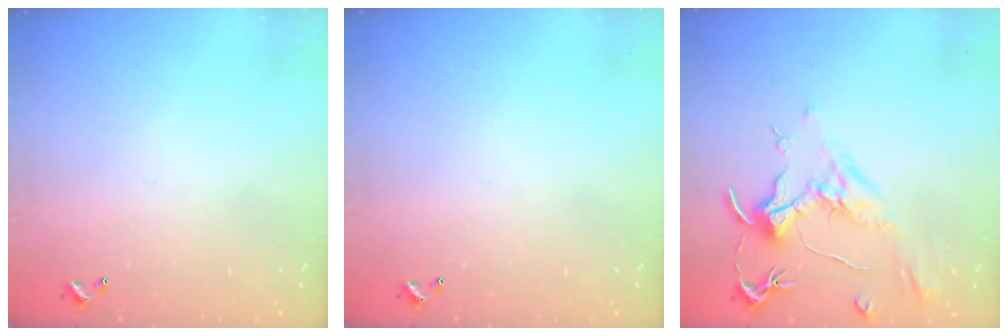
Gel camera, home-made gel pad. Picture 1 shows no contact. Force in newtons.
{"total": 0.0}
{"total": 2.1, "press": 2.0, "slide": 0.8}